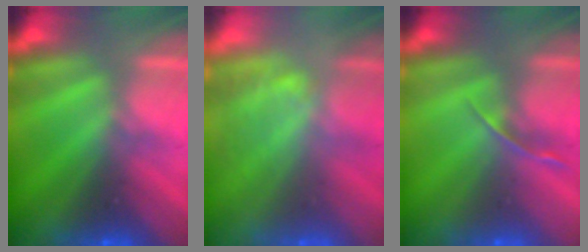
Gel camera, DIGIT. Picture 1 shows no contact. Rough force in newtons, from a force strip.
{"total": 1.5}
{"total": 1.4}